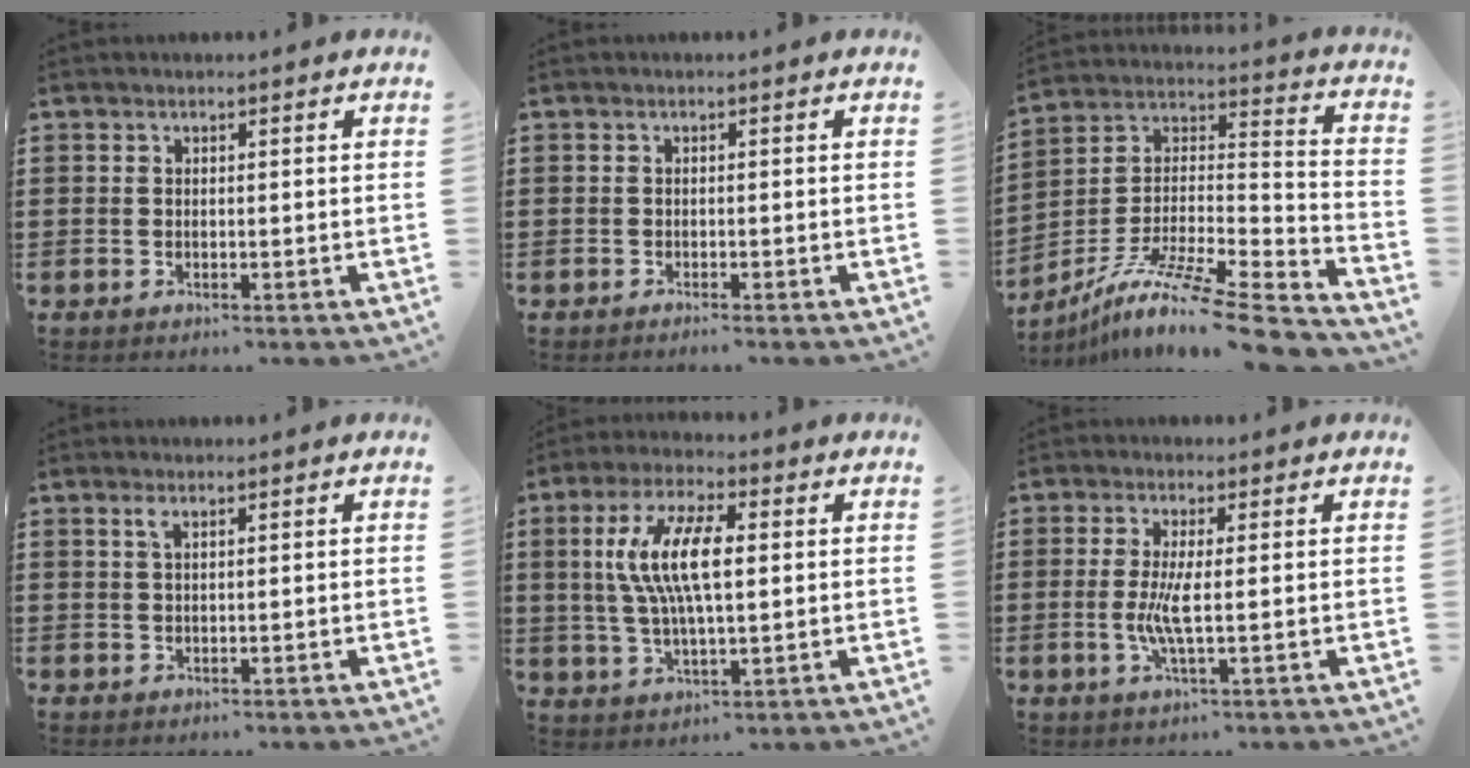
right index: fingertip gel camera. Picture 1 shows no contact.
{"total": 0.7, "force": [-0.7, 0.0, 0.2], "torque": [-0.006, -0.002, -0.014]}
{"total": 11.5, "force": [-8.6, 1.0, 7.5], "torque": [-0.133, 0.001, -0.162]}
{"total": 1.1, "force": [0.5, 0.3, 0.9], "torque": [-0.019, 0.003, 0.009]}
{"total": 10.4, "force": [1.5, 3.7, 9.6], "torque": [-0.212, 0.006, 0.016]}
{"total": 4.6, "force": [-0.4, 0.6, 4.6], "torque": [-0.103, -0.011, -0.016]}